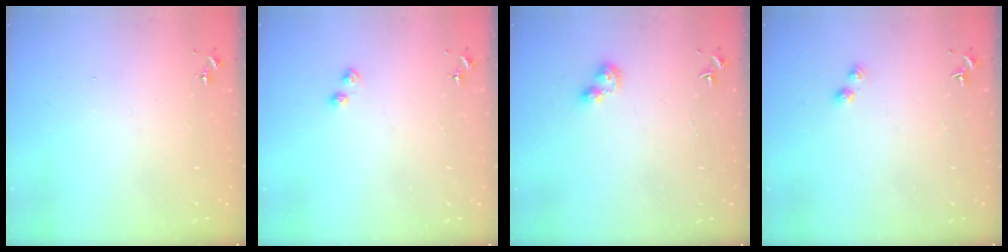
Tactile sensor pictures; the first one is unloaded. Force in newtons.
{"total": 3.0, "press": 2.9, "slide": 0.6}
{"total": 5.5, "press": 5.5, "slide": 0.6}
{"total": 2.2, "press": 2.2, "slide": 0.2}